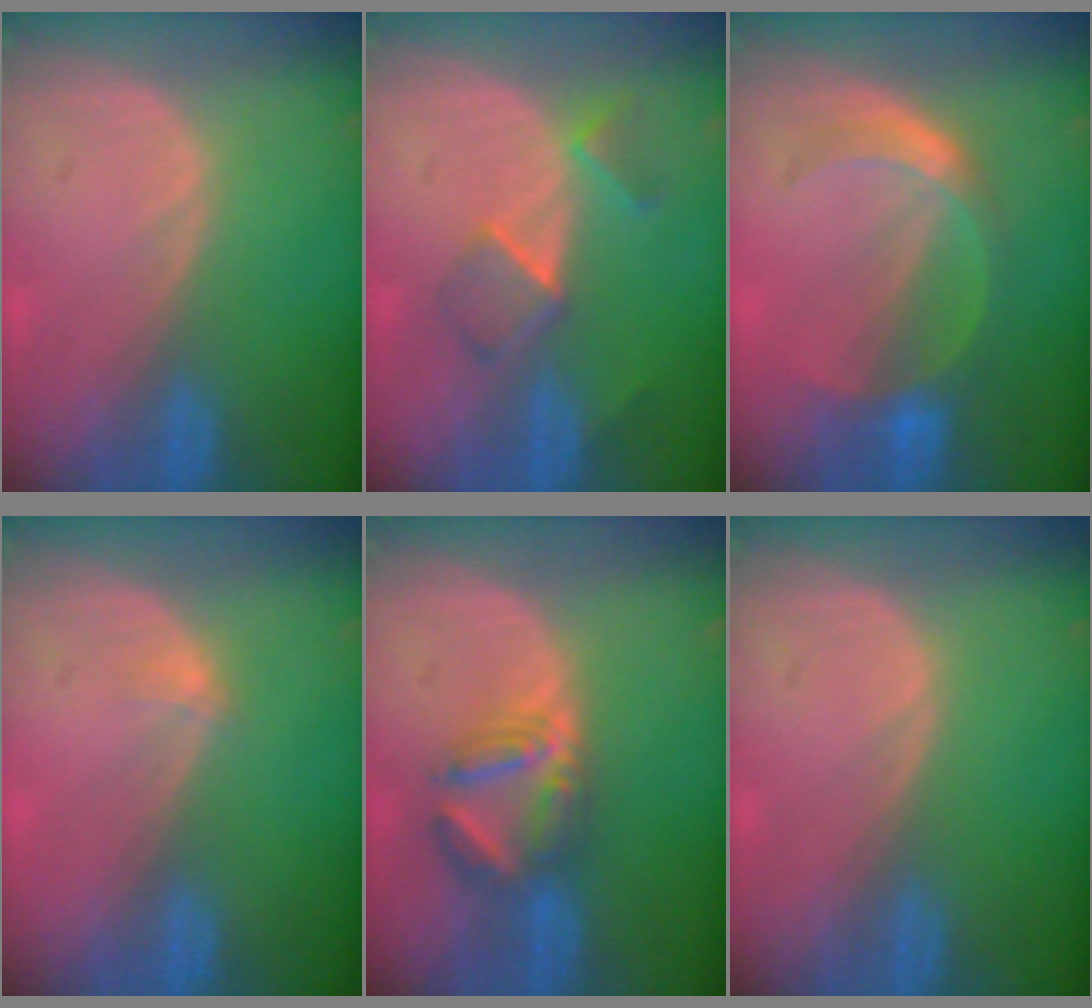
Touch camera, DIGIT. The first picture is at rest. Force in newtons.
{"total": 5.4, "press": 4.6, "slide": 2.8}
{"total": 5.4, "press": 5.2, "slide": 1.3}
{"total": 1.1, "press": 0.8, "slide": 0.7}
{"total": 5.9, "press": 5.8, "slide": 0.9}
{"total": 0.0}